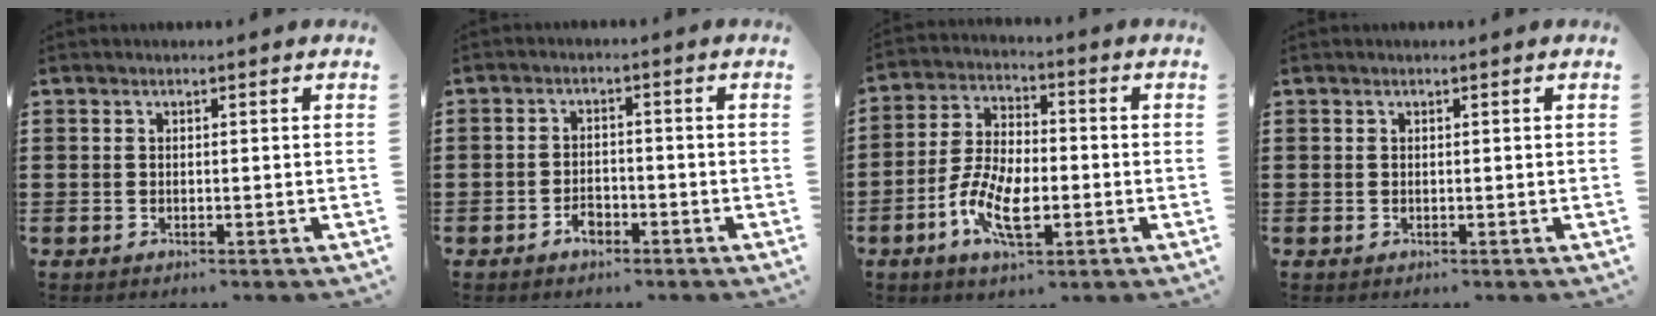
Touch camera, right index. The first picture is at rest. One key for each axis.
{"total": 2.4, "fx": -1.8, "fy": 1.3, "fz": 1.0, "tx": -0.020, "ty": 0.002, "tz": -0.036}
{"total": 8.8, "fx": -3.2, "fy": 4.1, "fz": 7.1, "tx": -0.165, "ty": -0.006, "tz": -0.064}
{"total": 0.0}